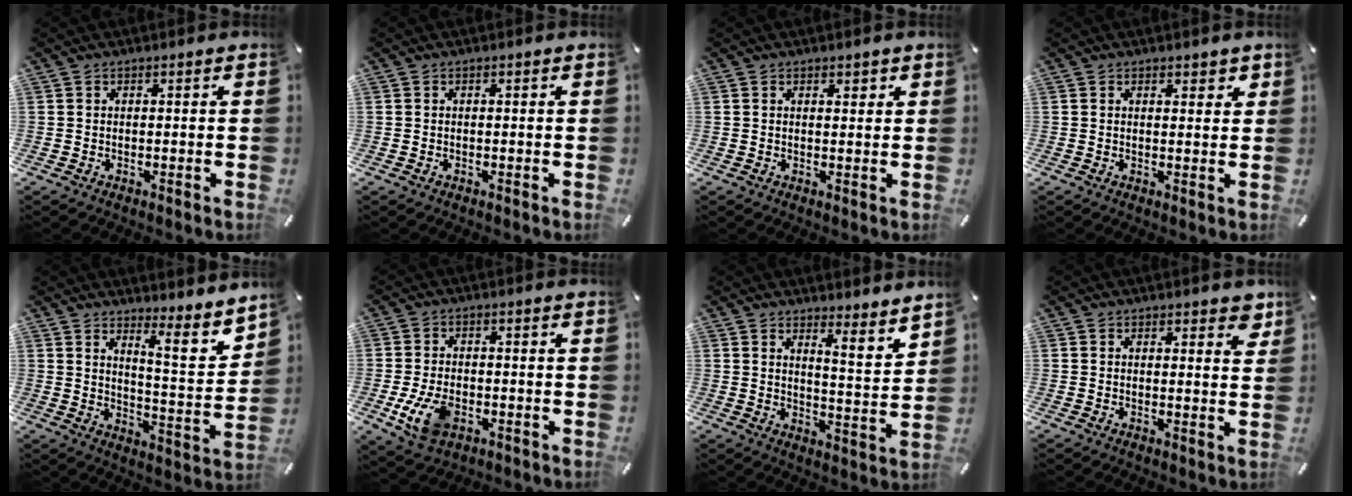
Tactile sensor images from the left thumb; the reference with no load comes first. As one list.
[{"total": 0.0}, {"total": 1.4, "force": [1.0, 0.9, 0.5], "torque": [-0.003, -0.001, 0.016]}, {"total": 1.8, "force": [1.2, 1.1, 0.7], "torque": [0.000, -0.003, 0.019]}, {"total": 8.6, "force": [7.1, 1.9, 4.6], "torque": [-0.056, -0.070, 0.117]}, {"total": 8.4, "force": [-2.8, 5.3, 5.8], "torque": [-0.137, 0.003, -0.051]}, {"total": 5.6, "force": [5.2, 0.3, 1.8], "torque": [-0.015, -0.062, 0.086]}, {"total": 3.4, "force": [2.1, 1.7, 2.0], "torque": [-0.014, -0.008, 0.031]}]